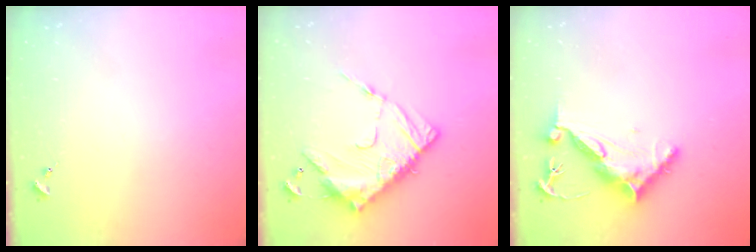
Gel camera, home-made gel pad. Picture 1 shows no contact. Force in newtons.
{"total": 16.0, "press": 15.9, "slide": 1.5}
{"total": 10.7, "press": 10.6, "slide": 0.9}